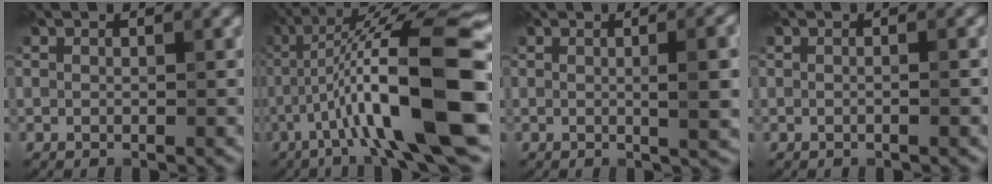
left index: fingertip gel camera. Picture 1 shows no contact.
{"total": 13.9, "force": [-2.9, 2.4, 13.4], "torque": [-0.213, 0.025, -0.043]}
{"total": 4.6, "force": [0.2, 1.1, 4.5], "torque": [-0.056, 0.006, 0.001]}
{"total": 0.7, "force": [-0.1, 0.2, 0.7], "torque": [-0.009, -0.010, -0.008]}